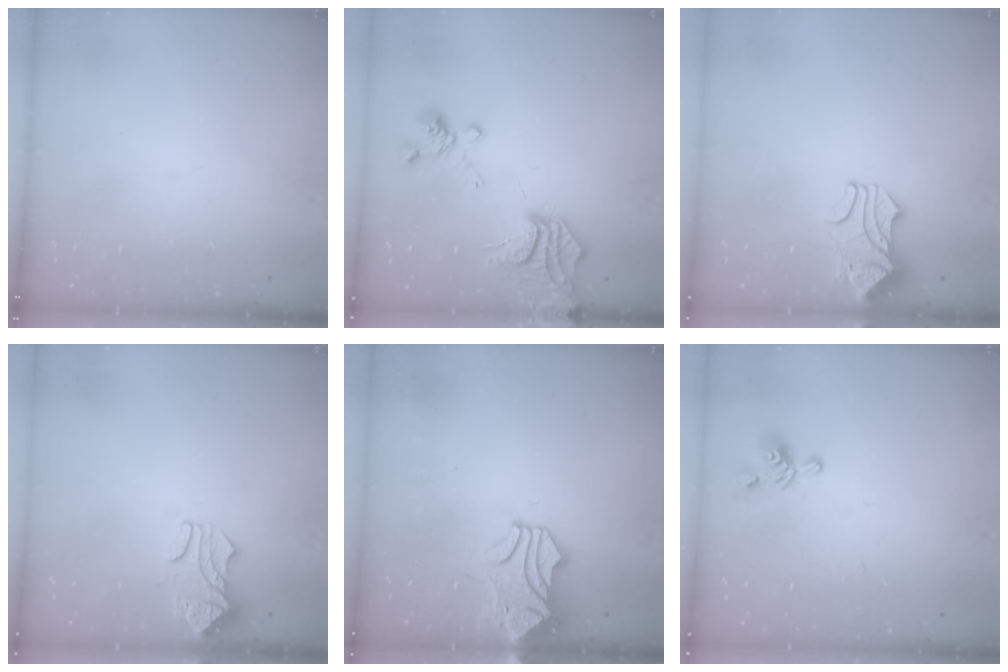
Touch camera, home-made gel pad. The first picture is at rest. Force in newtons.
{"total": 7.2, "press": 6.6, "slide": 2.8}
{"total": 1.7, "press": 1.4, "slide": 1.0}
{"total": 1.0, "press": 0.2, "slide": 1.0}
{"total": 1.4, "press": 0.6, "slide": 1.3}
{"total": 1.6, "press": 1.2, "slide": 1.1}